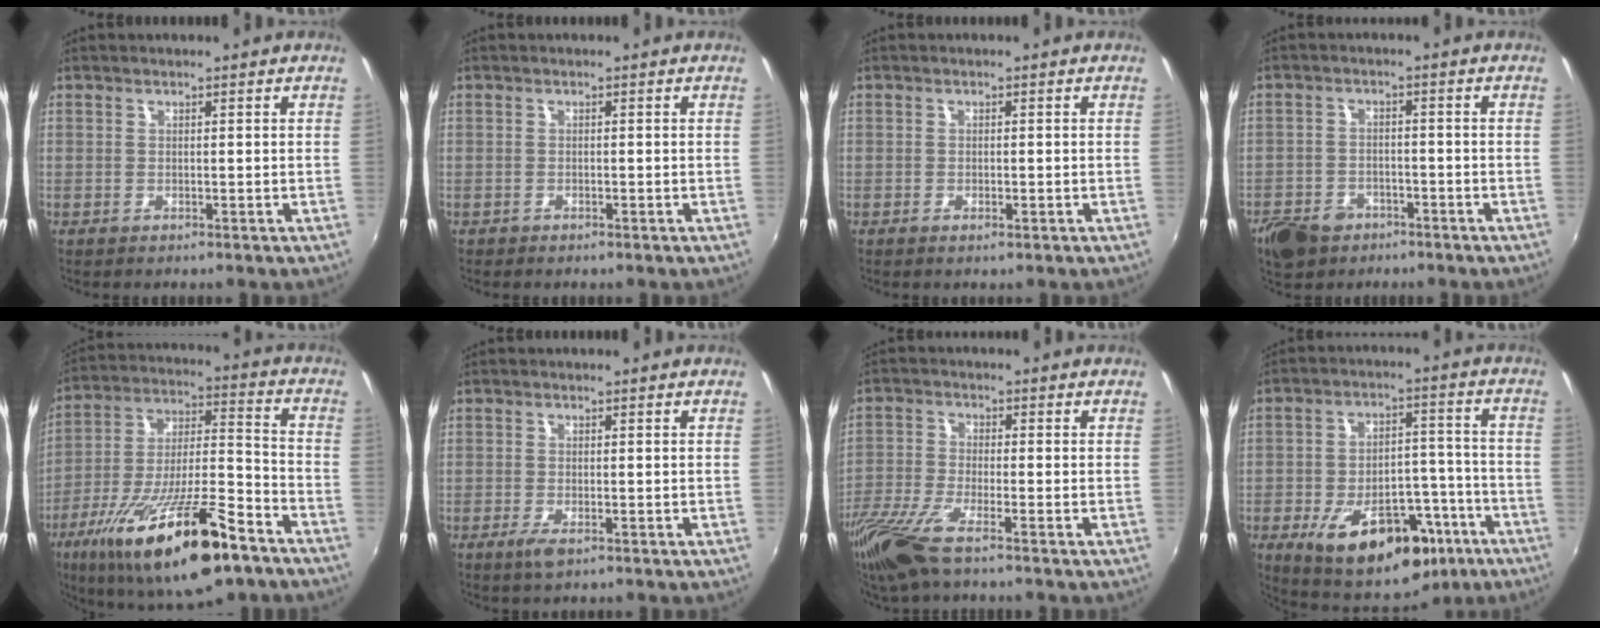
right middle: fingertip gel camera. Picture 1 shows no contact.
{"total": 0.9, "force": [-0.7, 0.5, 0.2], "torque": [-0.009, -0.003, -0.012]}
{"total": 1.0, "force": [-0.6, 0.5, 0.7], "torque": [-0.013, -0.003, -0.010]}
{"total": 8.9, "force": [-5.8, 5.8, 3.5], "torque": [-0.105, -0.002, -0.096]}
{"total": 25.5, "force": [-15.2, 7.0, 19.2], "torque": [-0.343, -0.042, -0.249]}
{"total": 2.2, "force": [-1.2, 0.6, 1.8], "torque": [-0.036, -0.010, -0.020]}
{"total": 9.2, "force": [-6.7, 1.1, 6.3], "torque": [-0.150, -0.032, -0.134]}
{"total": 20.0, "force": [-10.8, 10.8, 13.0], "torque": [-0.225, 0.010, -0.137]}